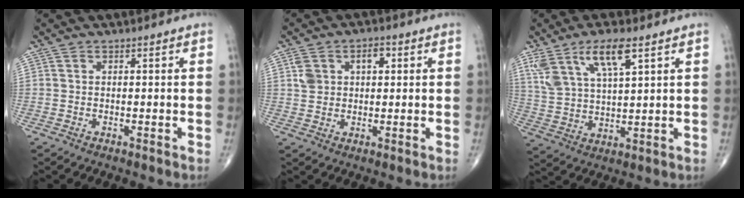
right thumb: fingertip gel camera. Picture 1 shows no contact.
{"total": 6.3, "force": [1.9, 4.3, 4.2], "torque": [-0.057, 0.010, 0.034]}
{"total": 11.0, "force": [6.2, 3.5, 8.4], "torque": [-0.167, -0.017, 0.126]}